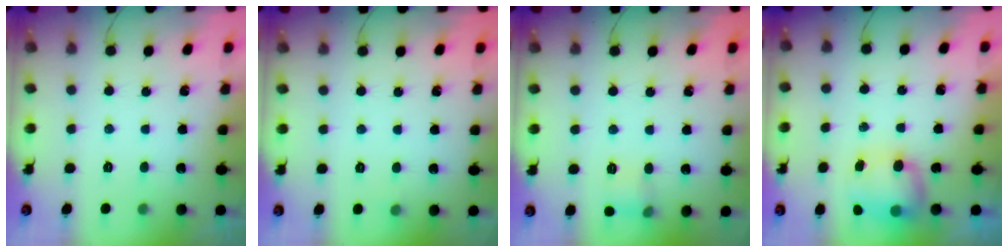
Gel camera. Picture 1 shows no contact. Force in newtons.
{"total": 2.7, "press": 2.0, "slide": 1.8}
{"total": 6.9, "press": 6.7, "slide": 1.8}
{"total": 7.9, "press": 7.7, "slide": 1.9}